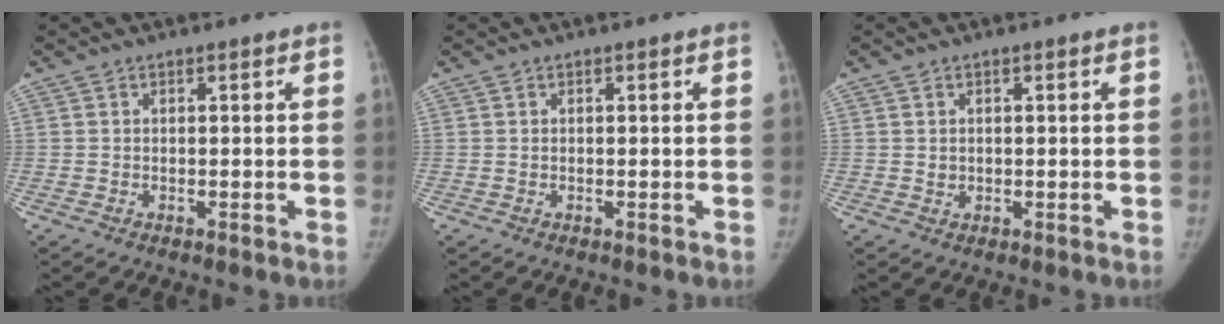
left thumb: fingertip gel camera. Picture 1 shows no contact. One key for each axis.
{"total": 0.0}
{"total": 1.1, "fx": 0.1, "fy": 1.0, "fz": 0.4, "tx": -0.001, "ty": 0.001, "tz": 0.005}